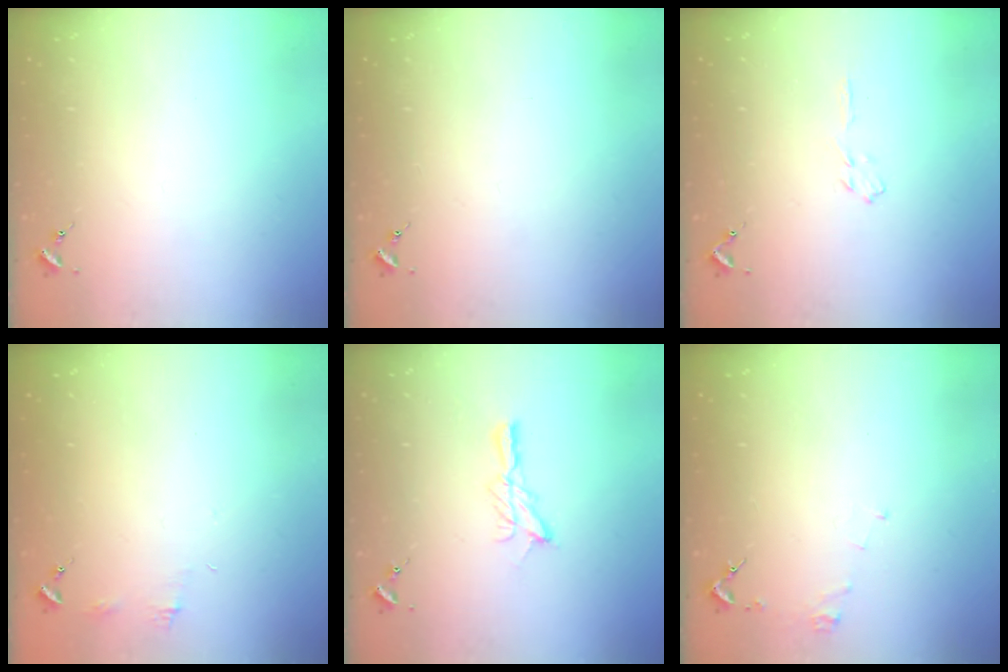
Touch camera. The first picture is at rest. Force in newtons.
{"total": 0.0}
{"total": 3.2, "press": 3.1, "slide": 0.4}
{"total": 4.5, "press": 4.5, "slide": 0.5}
{"total": 7.6, "press": 7.6, "slide": 0.1}
{"total": 3.7, "press": 3.7, "slide": 0.5}